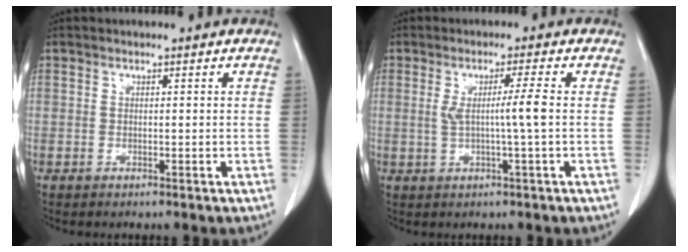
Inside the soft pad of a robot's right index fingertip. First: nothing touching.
{"total": 4.2, "force": [0.1, -0.9, 4.1], "torque": [-0.074, -0.003, 0.004]}